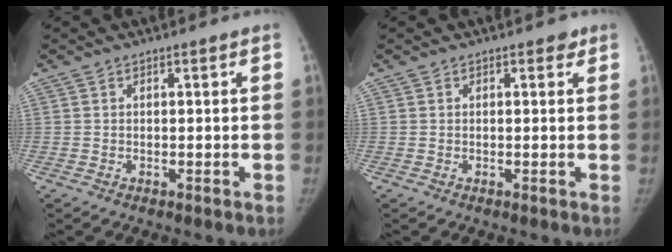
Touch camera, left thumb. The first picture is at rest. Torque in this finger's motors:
{"motor_torque": [0.10, -0.08, 0.56, -0.38, 0.07]}